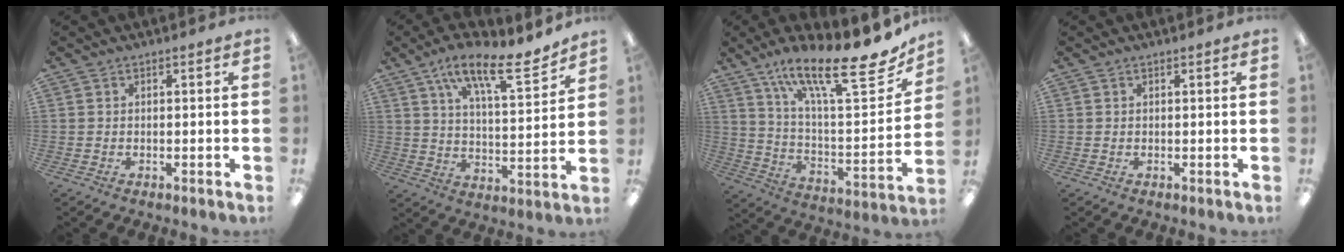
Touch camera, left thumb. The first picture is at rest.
{"total": 15.4, "force": [11.1, 4.8, 9.6], "torque": [-0.150, -0.058, 0.182]}
{"total": 23.1, "force": [16.4, 5.8, 15.1], "torque": [-0.233, -0.108, 0.267]}
{"total": 0.0}